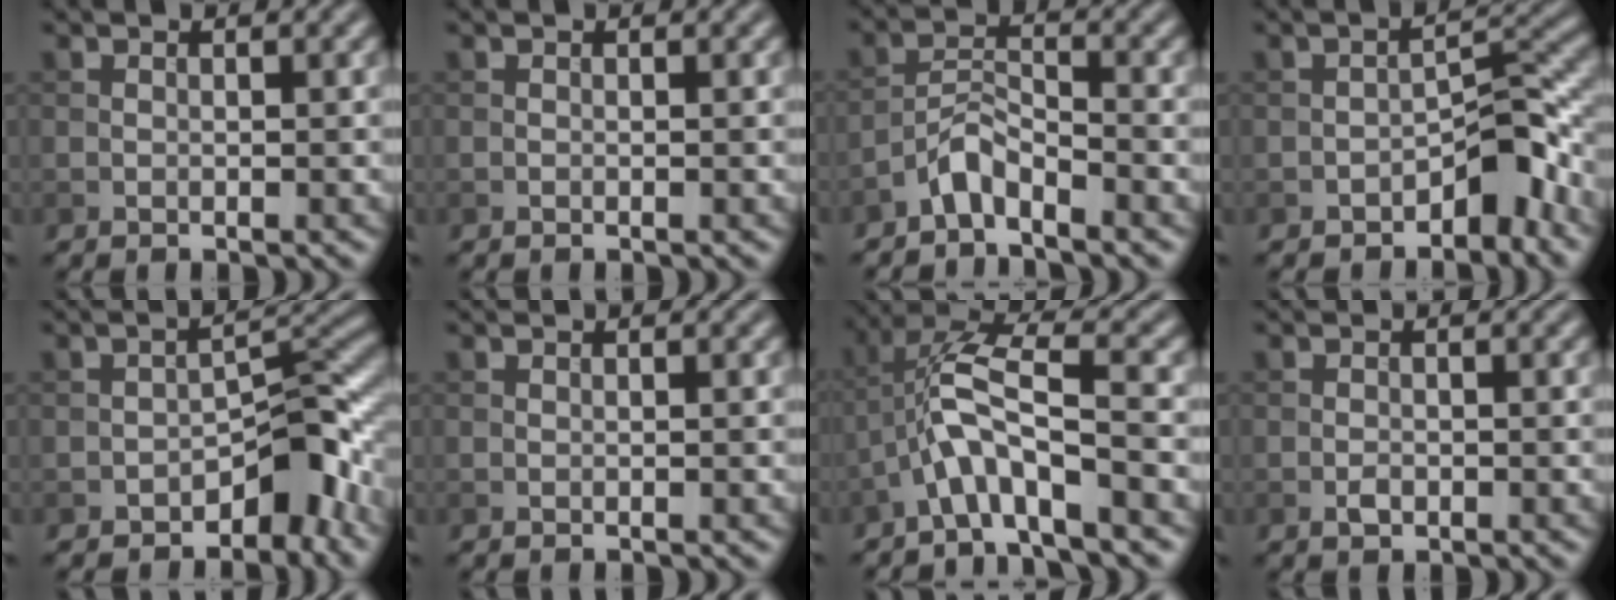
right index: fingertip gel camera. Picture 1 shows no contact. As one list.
[{"total": 0.0}, {"total": 2.8, "force": [-2.3, 0.7, 1.4], "torque": [-0.025, 0.013, -0.051]}, {"total": 4.2, "force": [-2.6, 1.8, 2.7], "torque": [-0.028, 0.013, -0.045]}, {"total": 5.8, "force": [-3.4, 2.8, 3.6], "torque": [-0.028, 0.012, -0.060]}, {"total": 0.0}, {"total": 5.9, "force": [-2.7, 1.4, 5.1], "torque": [-0.107, 0.016, -0.061]}, {"total": 0.8, "force": [-0.3, 0.5, 0.5], "torque": [-0.009, -0.001, -0.006]}]